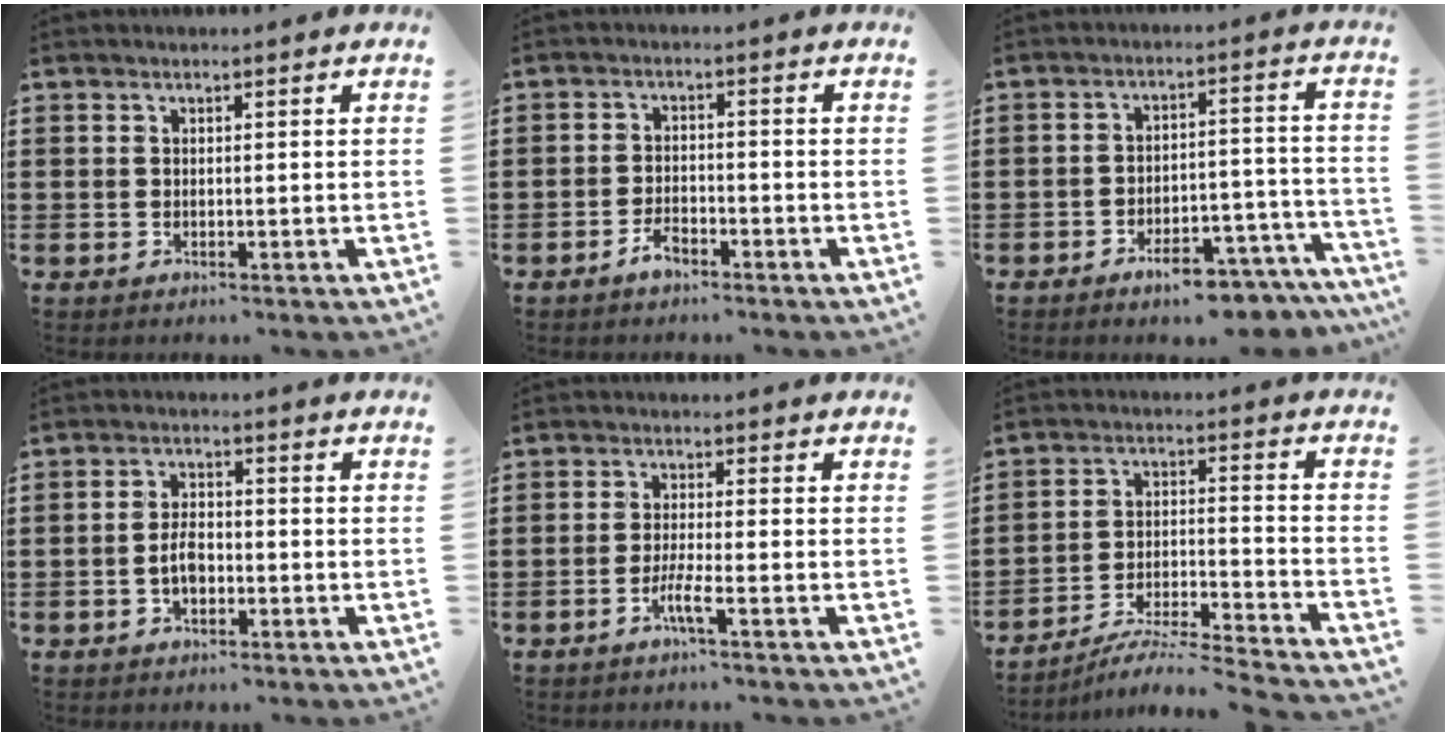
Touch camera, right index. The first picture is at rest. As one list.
[{"total": 2.7, "force": [-2.1, 1.0, 1.5], "torque": [-0.027, 0.006, -0.041]}, {"total": 6.6, "force": [-5.9, 1.4, 2.8], "torque": [-0.039, 0.016, -0.107]}, {"total": 3.8, "force": [-1.1, 2.0, 3.0], "torque": [-0.065, 0.003, -0.023]}, {"total": 3.4, "force": [-1.9, -0.1, 2.8], "torque": [-0.056, -0.006, -0.038]}, {"total": 5.5, "force": [-5.2, -0.4, 1.8], "torque": [-0.036, -0.015, -0.106]}]